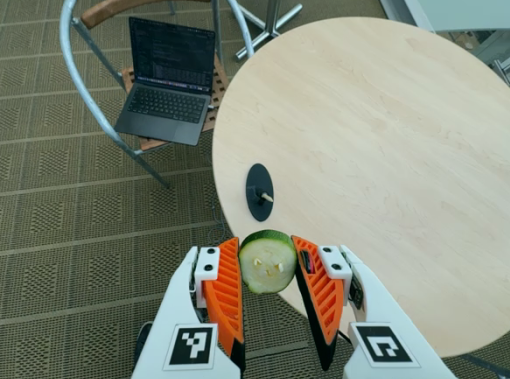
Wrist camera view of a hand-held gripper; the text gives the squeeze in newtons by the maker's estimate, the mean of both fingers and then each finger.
{"total": 8.7, "left": 8.7, "right": 8.8}